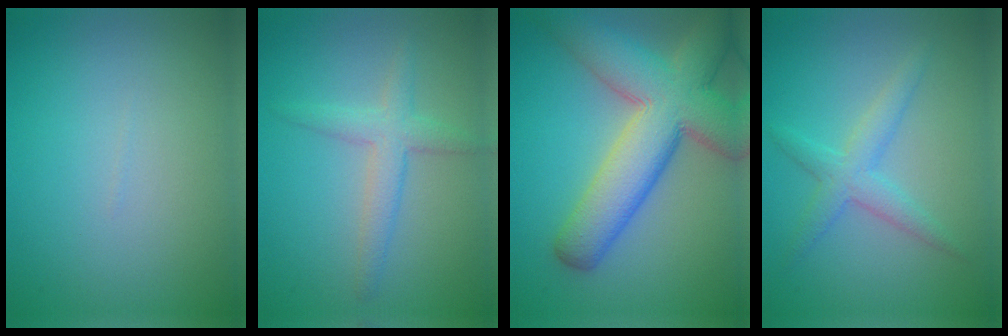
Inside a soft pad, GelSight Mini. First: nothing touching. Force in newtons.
{"total": 2.8, "press": 2.8, "slide": 0.1}
{"total": 10.5, "press": 10.4, "slide": 0.9}
{"total": 2.8, "press": 2.8, "slide": 0.1}